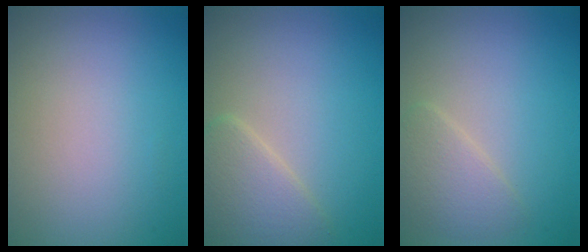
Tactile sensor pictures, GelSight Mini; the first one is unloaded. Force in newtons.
{"total": 3.3, "press": 3.3, "slide": 0.2}
{"total": 2.4, "press": 2.4, "slide": 0.1}